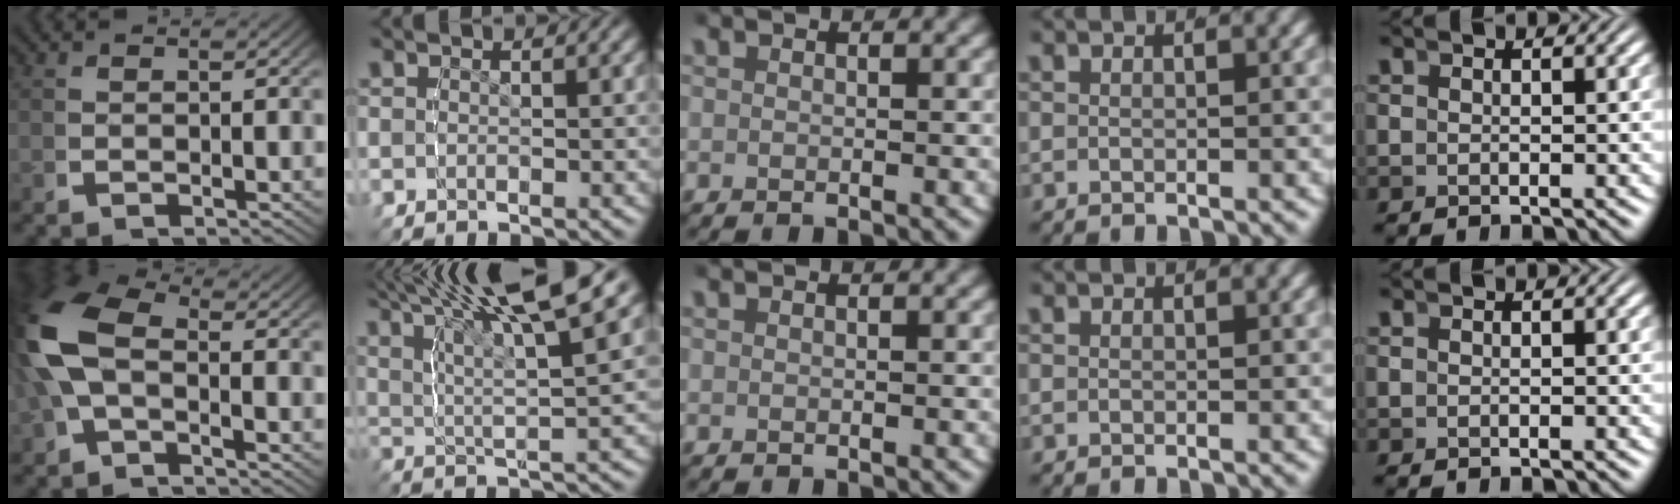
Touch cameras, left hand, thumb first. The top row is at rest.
{"thumb": {"total": 8.3, "force": [-0.2, 5.4, 6.3], "torque": [-0.157, -0.005, -0.003]}, "index": {"total": 9.3, "force": [5.6, 3.3, 6.7], "torque": [-0.109, 0.013, 0.087]}}